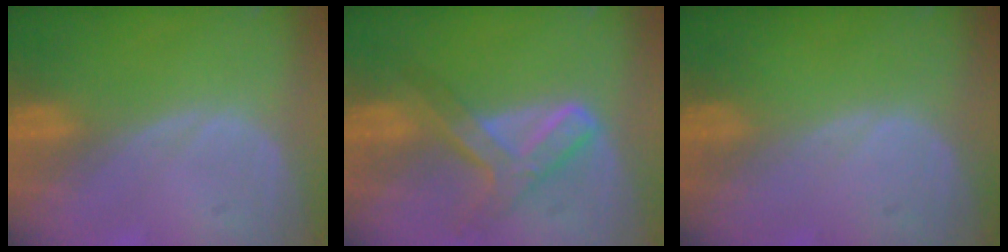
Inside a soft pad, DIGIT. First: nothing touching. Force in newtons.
{"total": 7.5, "press": 6.2, "slide": 4.2}
{"total": 0.0}